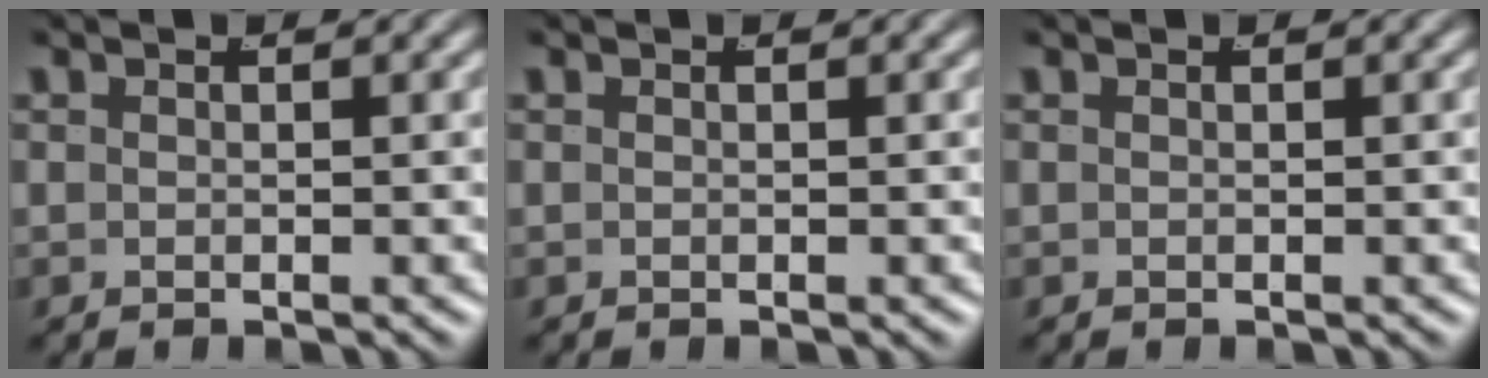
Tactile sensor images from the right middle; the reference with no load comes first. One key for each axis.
{"total": 0.0}
{"total": 0.0}